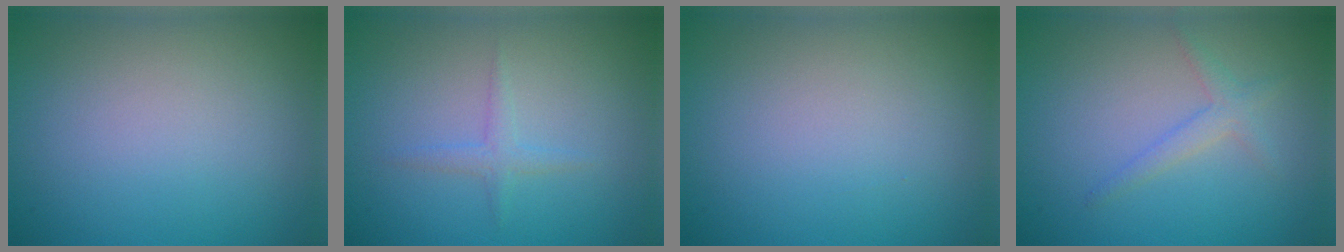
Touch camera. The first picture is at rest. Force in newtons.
{"total": 1.2, "press": 1.2, "slide": 0.0}
{"total": 0.0}
{"total": 1.6, "press": 1.6, "slide": 0.1}